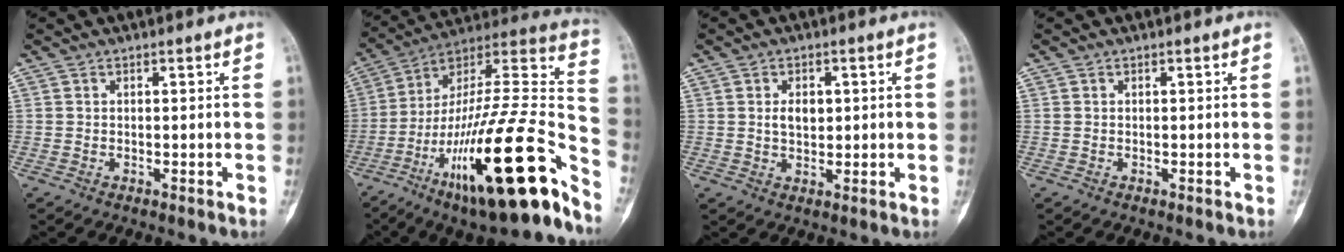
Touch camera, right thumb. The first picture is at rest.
{"total": 31.8, "force": [-17.2, 6.4, 26.0], "torque": [-0.382, 0.077, -0.278]}
{"total": 4.0, "force": [0.7, 2.6, 2.9], "torque": [-0.033, -0.002, 0.013]}
{"total": 0.0}